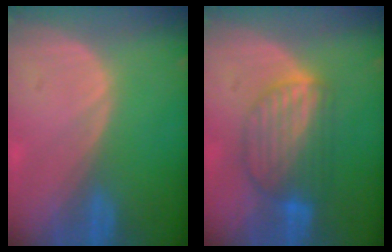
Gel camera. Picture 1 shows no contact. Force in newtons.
{"total": 7.4, "press": 7.2, "slide": 1.7}